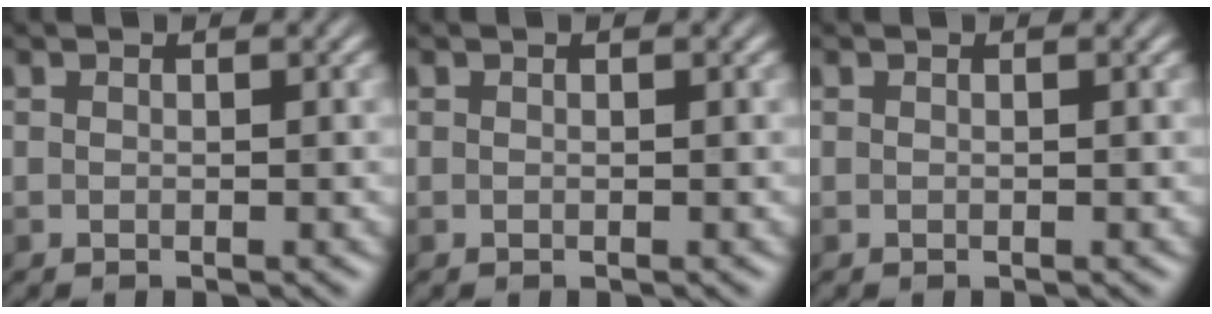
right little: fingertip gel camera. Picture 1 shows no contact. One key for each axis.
{"total": 0.0}
{"total": 0.0}